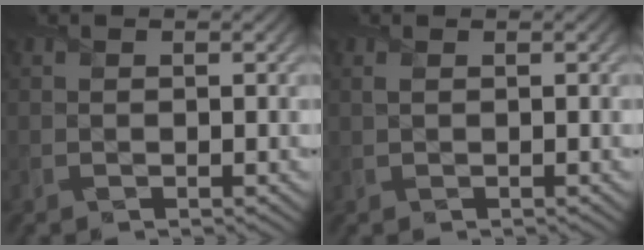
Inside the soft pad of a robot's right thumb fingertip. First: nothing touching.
{"total": 0.6, "force": [0.3, 0.1, 0.4], "torque": [-0.016, 0.003, 0.007]}